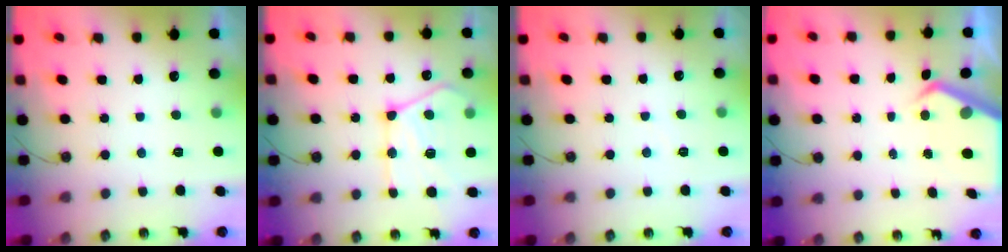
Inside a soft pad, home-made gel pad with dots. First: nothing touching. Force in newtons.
{"total": 17.8, "press": 17.7, "slide": 1.7}
{"total": 1.9, "press": 1.9, "slide": 0.3}
{"total": 5.4, "press": 5.4, "slide": 0.4}